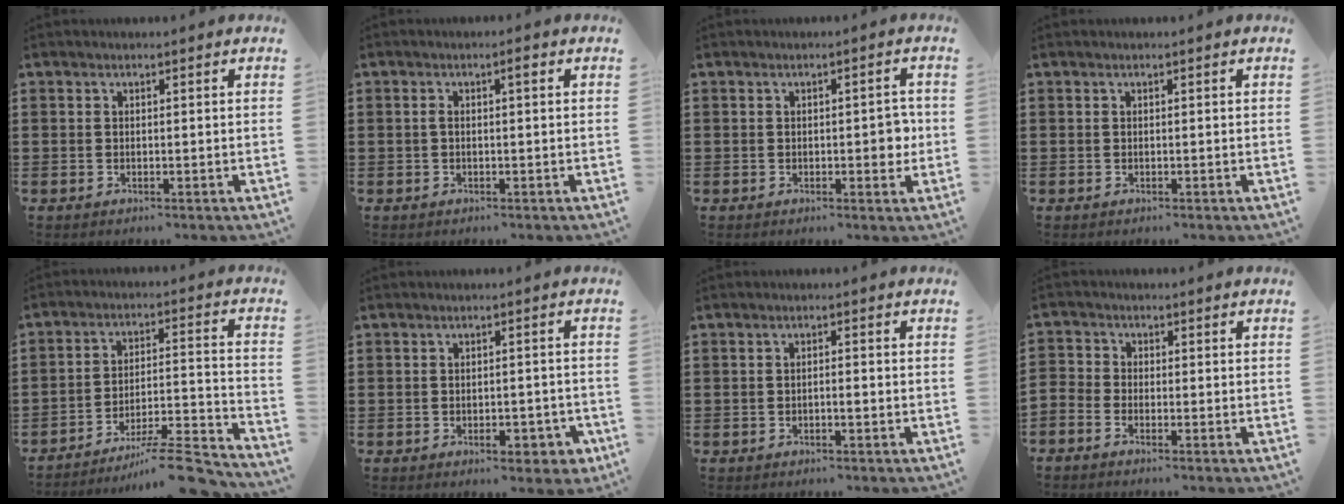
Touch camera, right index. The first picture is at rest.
{"total": 1.7, "force": [0.1, 0.3, 1.7], "torque": [-0.023, 0.000, -0.002]}
{"total": 3.0, "force": [-0.2, 1.4, 2.6], "torque": [-0.032, -0.003, -0.008]}
{"total": 0.0}
{"total": 9.3, "force": [-8.0, 0.8, 4.7], "torque": [-0.063, 0.015, -0.153]}
{"total": 3.7, "force": [-2.1, 1.7, 2.6], "torque": [-0.041, 0.004, -0.036]}
{"total": 1.0, "force": [-0.5, 0.0, 0.8], "torque": [-0.016, -0.006, -0.007]}
{"total": 1.7, "force": [-1.6, 0.2, 0.0], "torque": [-0.006, 0.001, -0.034]}